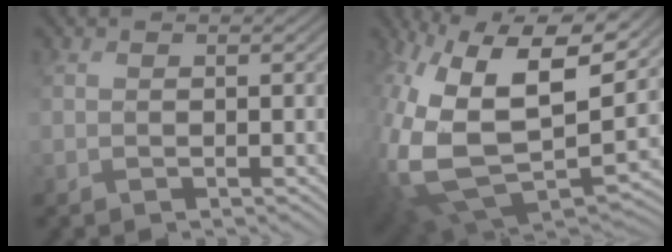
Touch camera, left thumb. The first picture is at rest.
{"total": 17.7, "force": [1.3, 11.3, 13.6], "torque": [-0.319, -0.055, 0.055]}